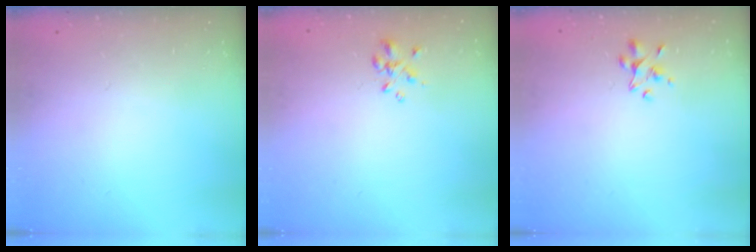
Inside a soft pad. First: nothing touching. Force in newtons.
{"total": 1.0, "press": 0.9, "slide": 0.4}
{"total": 2.9, "press": 2.8, "slide": 0.9}